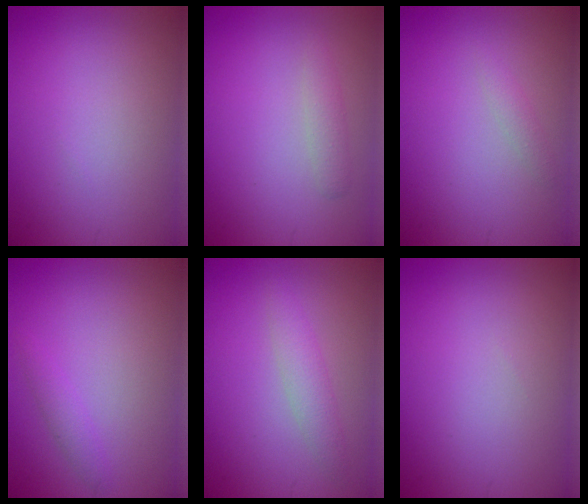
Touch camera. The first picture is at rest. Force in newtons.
{"total": 1.3, "press": 1.3, "slide": 0.0}
{"total": 1.0, "press": 0.9, "slide": 0.1}
{"total": 1.3, "press": 1.3, "slide": 0.0}
{"total": 2.1, "press": 2.1, "slide": 0.1}
{"total": 0.0}